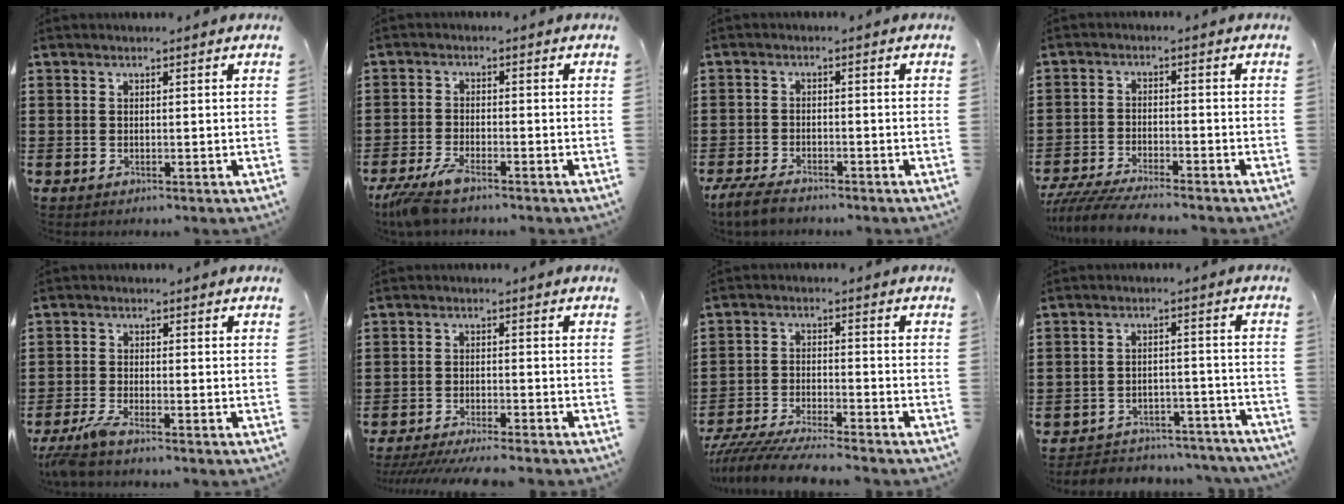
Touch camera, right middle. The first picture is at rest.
{"total": 4.3, "force": [-3.5, 0.6, 2.3], "torque": [-0.067, -0.012, -0.076]}
{"total": 3.5, "force": [-3.1, 0.9, 1.3], "torque": [-0.038, -0.001, -0.066]}
{"total": 5.3, "force": [-5.0, 0.3, 1.5], "torque": [-0.045, -0.011, -0.103]}
{"total": 3.3, "force": [-2.6, -0.1, 1.9], "torque": [-0.054, -0.014, -0.055]}
{"total": 3.9, "force": [-3.7, -0.1, 1.2], "torque": [-0.027, -0.010, -0.074]}
{"total": 6.3, "force": [-6.1, 0.1, 1.7], "torque": [-0.043, -0.008, -0.121]}
{"total": 4.2, "force": [-4.2, 0.7, 0.1], "torque": [-0.006, 0.008, -0.089]}